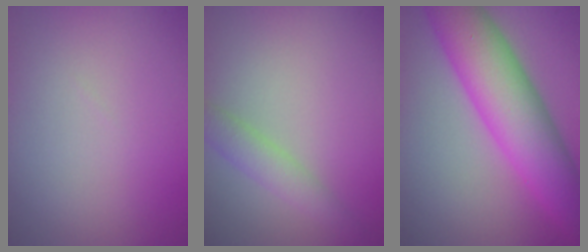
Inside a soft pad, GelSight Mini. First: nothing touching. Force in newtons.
{"total": 2.4, "press": 2.4, "slide": 0.1}
{"total": 8.5, "press": 8.5, "slide": 0.6}